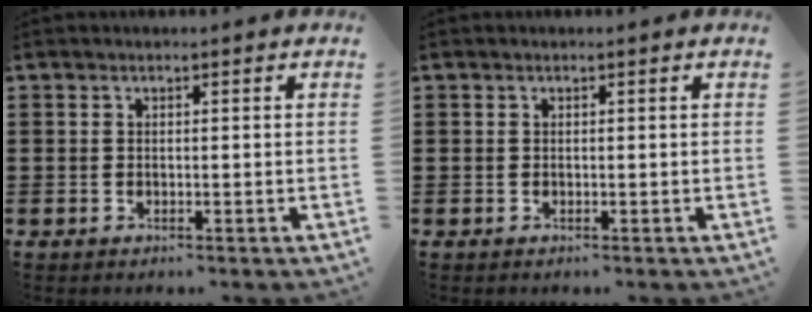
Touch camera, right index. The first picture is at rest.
{"total": 0.0}